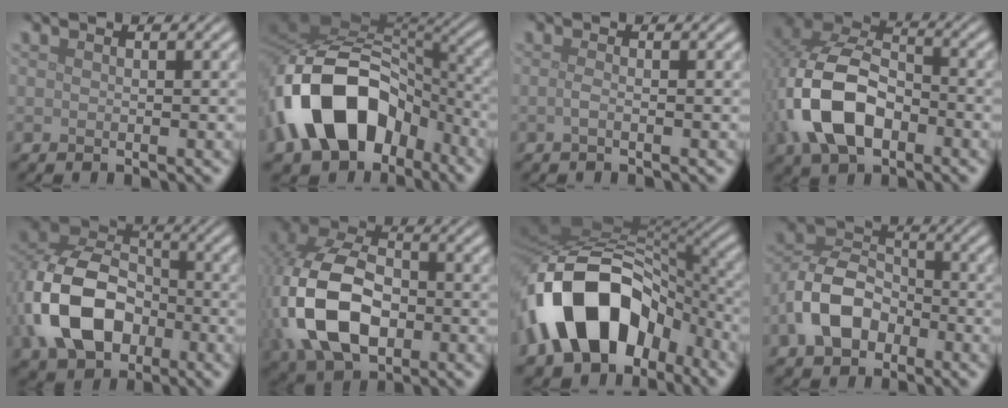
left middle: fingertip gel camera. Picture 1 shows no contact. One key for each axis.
{"total": 15.4, "fx": -5.8, "fy": 10.5, "fz": 9.6, "tx": -0.181, "ty": -0.001, "tz": -0.109}
{"total": 1.0, "fx": -0.3, "fy": 0.3, "fz": 0.9, "tx": -0.015, "ty": -0.001, "tz": -0.009}
{"total": 9.7, "fx": -2.7, "fy": 6.0, "fz": 7.1, "tx": -0.164, "ty": 0.004, "tz": -0.057}
{"total": 10.3, "fx": -2.8, "fy": 7.3, "fz": 6.7, "tx": -0.141, "ty": 0.004, "tz": -0.058}
{"total": 11.1, "fx": -2.3, "fy": 7.4, "fz": 8.0, "tx": -0.188, "ty": -0.008, "tz": -0.052}
{"total": 15.7, "fx": -5.9, "fy": 10.6, "fz": 10.0, "tx": -0.177, "ty": -0.001, "tz": -0.105}
{"total": 6.6, "fx": -2.6, "fy": 4.7, "fz": 4.0, "tx": -0.080, "ty": 0.008, "tz": -0.059}